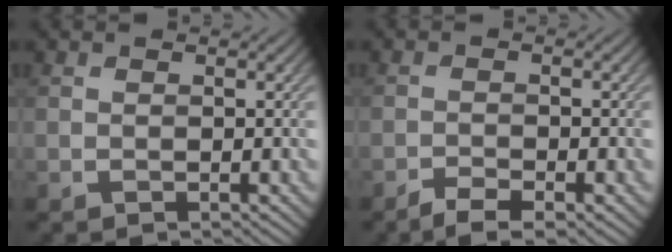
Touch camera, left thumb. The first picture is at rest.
{"total": 2.9, "force": [-2.1, 0.6, 1.8], "torque": [-0.036, -0.001, -0.041]}